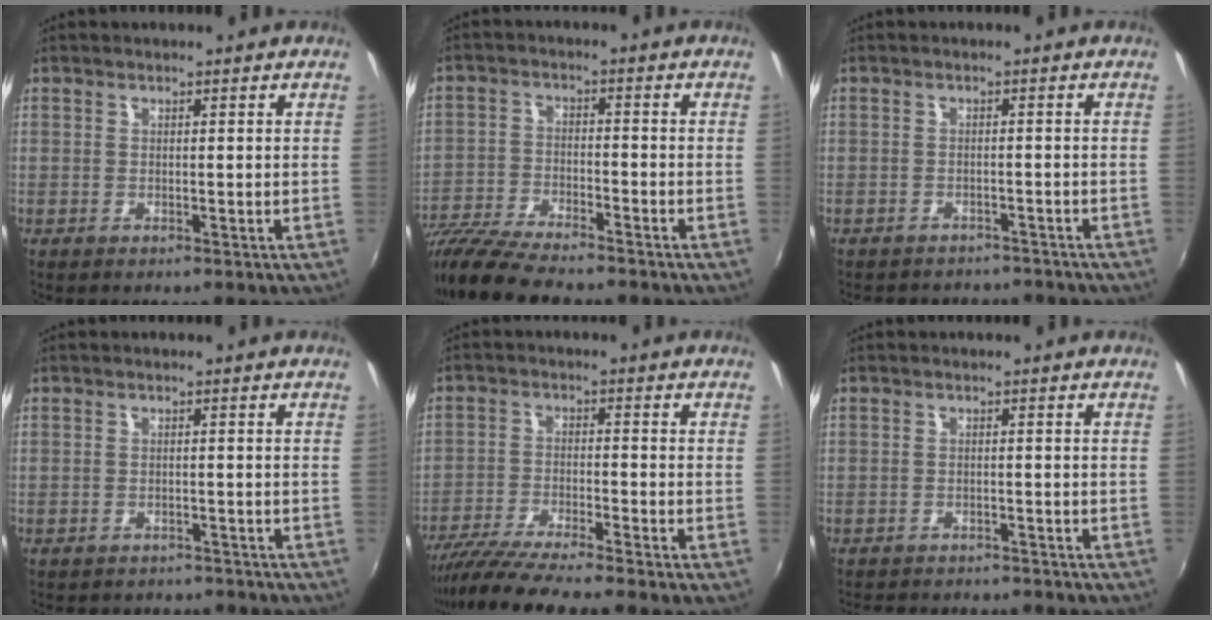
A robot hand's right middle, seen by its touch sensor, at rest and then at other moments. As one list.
[{"total": 13.2, "force": [-11.5, 2.2, 6.2], "torque": [-0.144, -0.028, -0.211]}, {"total": 9.2, "force": [-8.3, 3.2, 2.6], "torque": [-0.063, -0.010, -0.109]}, {"total": 8.3, "force": [-7.5, 2.8, 2.3], "torque": [-0.056, -0.011, -0.099]}, {"total": 11.7, "force": [-10.3, -1.3, 5.5], "torque": [-0.118, -0.034, -0.184]}, {"total": 9.5, "force": [-8.6, 2.5, 3.1], "torque": [-0.075, -0.013, -0.124]}]